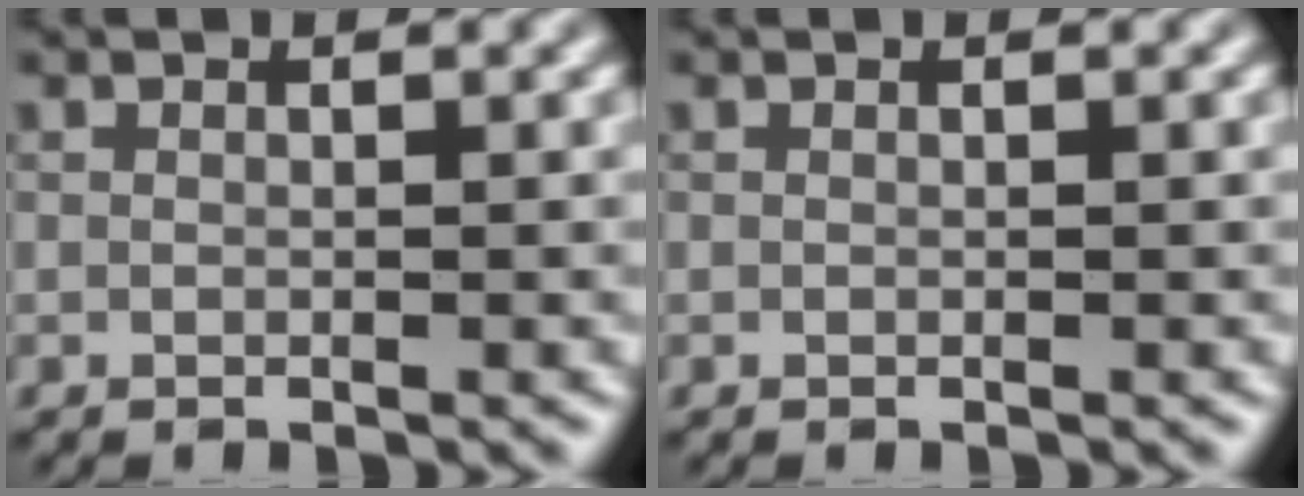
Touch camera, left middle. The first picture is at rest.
{"total": 0.0}